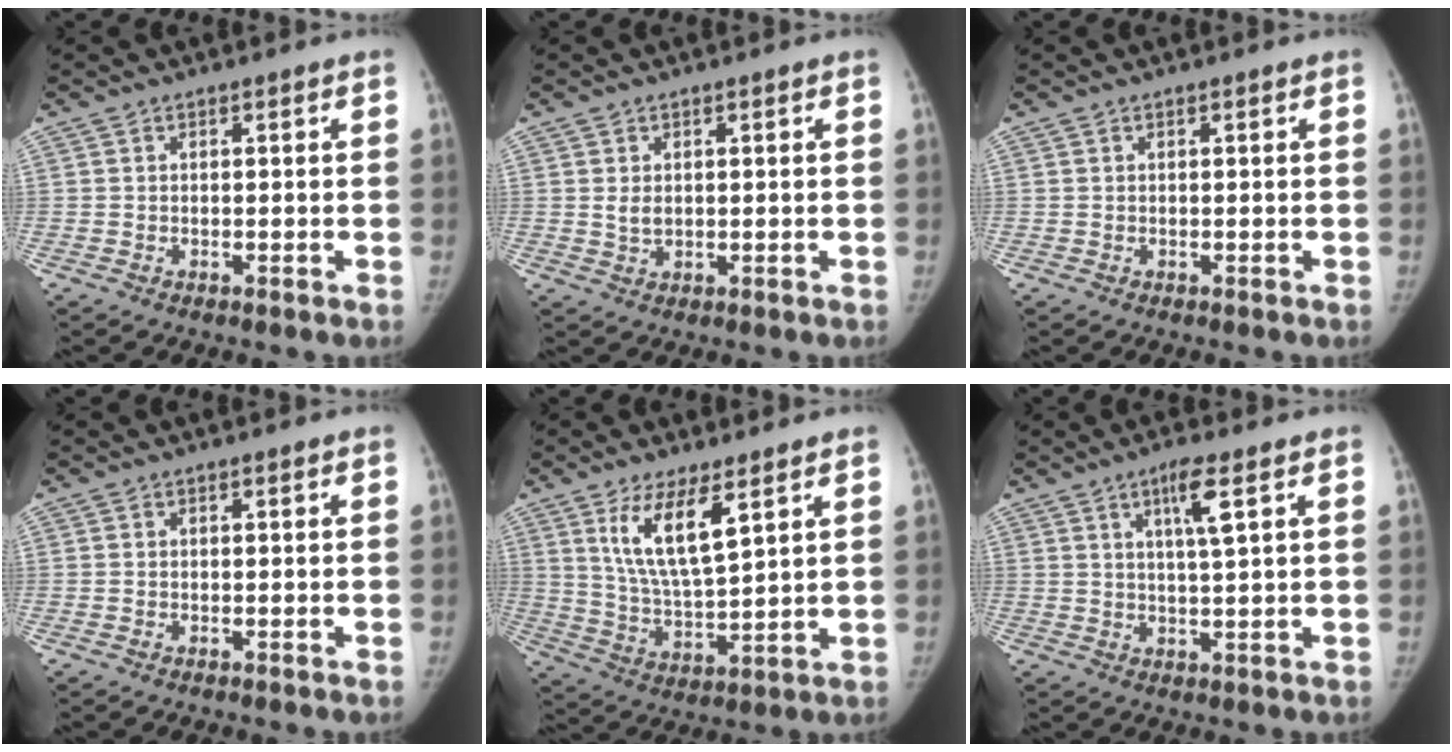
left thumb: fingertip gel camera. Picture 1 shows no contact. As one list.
[{"total": 2.0, "force": [0.4, 1.4, 1.4], "torque": [-0.019, -0.006, 0.012]}, {"total": 0.0}, {"total": 0.0}, {"total": 10.9, "force": [5.6, 3.2, 8.8], "torque": [-0.156, -0.039, 0.118]}, {"total": 5.4, "force": [2.4, 0.3, 4.8], "torque": [-0.091, -0.010, 0.045]}]